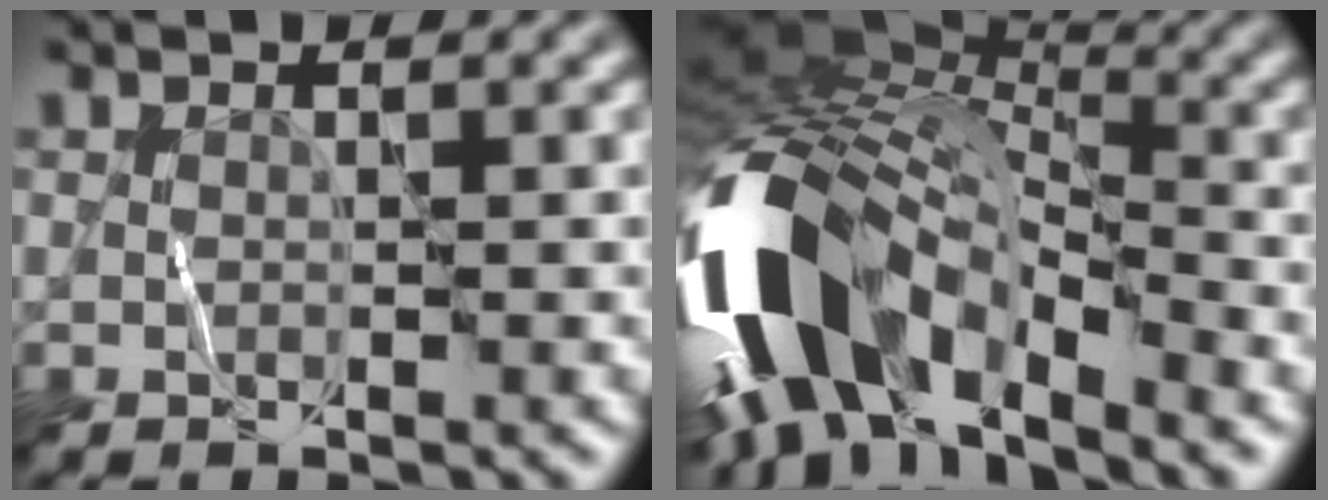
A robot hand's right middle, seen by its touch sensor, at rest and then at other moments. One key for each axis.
{"total": 13.5, "fx": -5.8, "fy": 7.3, "fz": 9.7, "tx": -0.195, "ty": 0.003, "tz": -0.113}